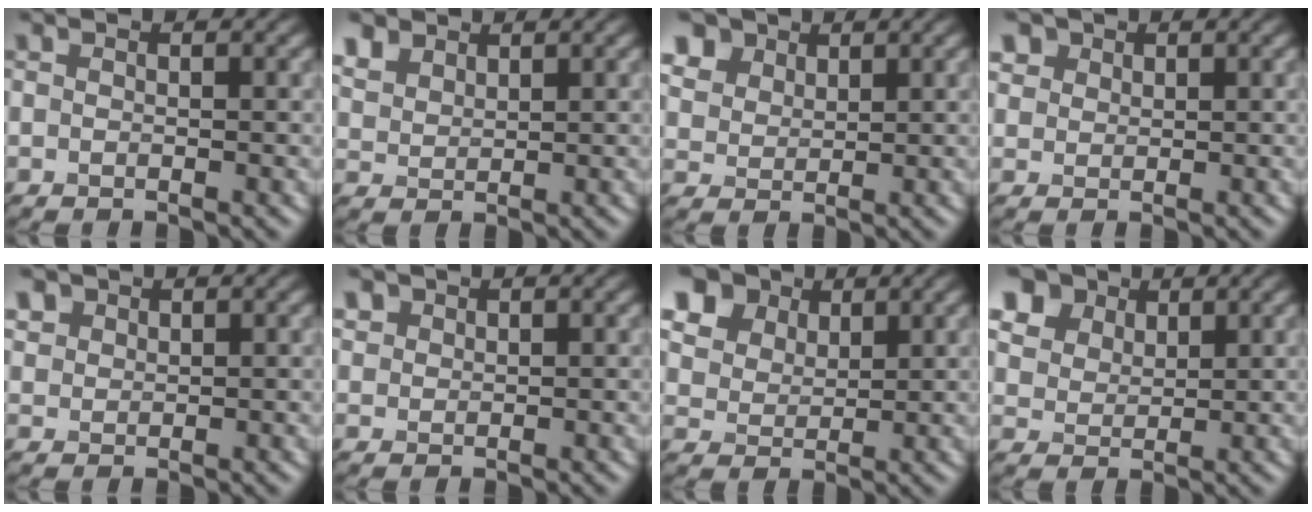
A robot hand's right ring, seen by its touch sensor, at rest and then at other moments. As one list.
[{"total": 1.8, "force": [1.7, 0.4, -0.5], "torque": [-0.029, 0.006, 0.068]}, {"total": 4.5, "force": [3.6, 2.5, 1.0], "torque": [-0.081, 0.006, 0.095]}, {"total": 1.2, "force": [1.0, 0.3, -0.7], "torque": [-0.012, -0.001, 0.043]}, {"total": 1.2, "force": [0.6, -0.1, -1.0], "torque": [-0.007, 0.004, 0.042]}, {"total": 1.2, "force": [0.4, -0.3, -1.1], "torque": [-0.002, 0.002, 0.034]}, {"total": 8.8, "force": [6.3, 5.5, 2.9], "torque": [-0.125, 0.025, 0.136]}, {"total": 7.7, "force": [5.7, 4.6, 2.4], "torque": [-0.117, 0.020, 0.130]}]